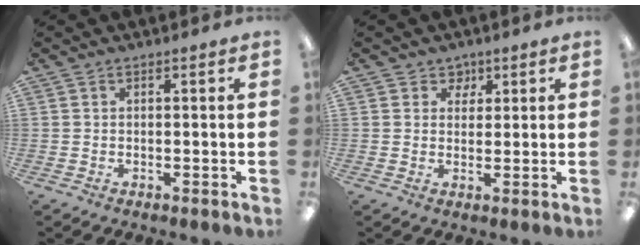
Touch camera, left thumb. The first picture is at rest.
{"total": 3.5, "force": [2.1, 2.7, 0.2], "torque": [0.009, -0.009, 0.033]}